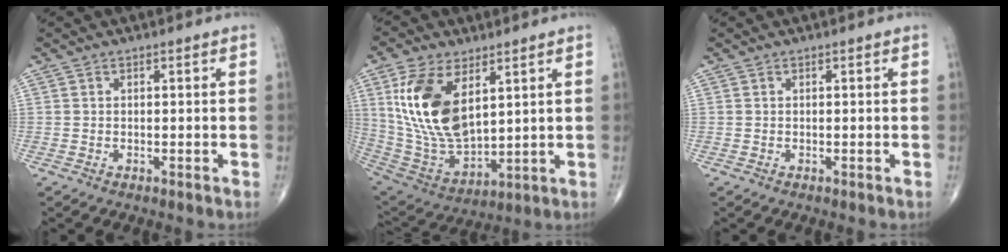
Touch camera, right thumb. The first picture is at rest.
{"total": 18.0, "force": [6.0, 9.5, 14.0], "torque": [-0.261, -0.028, 0.130]}
{"total": 0.0}